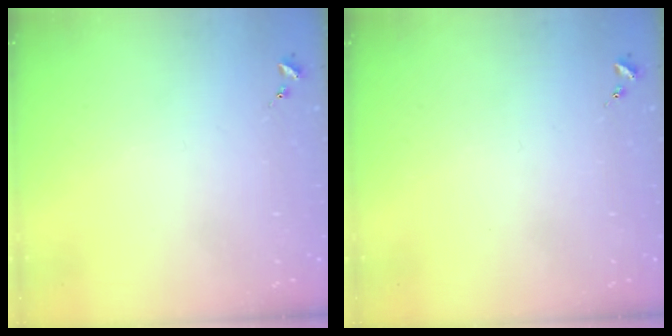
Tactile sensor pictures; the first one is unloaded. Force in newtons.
{"total": 0.0}